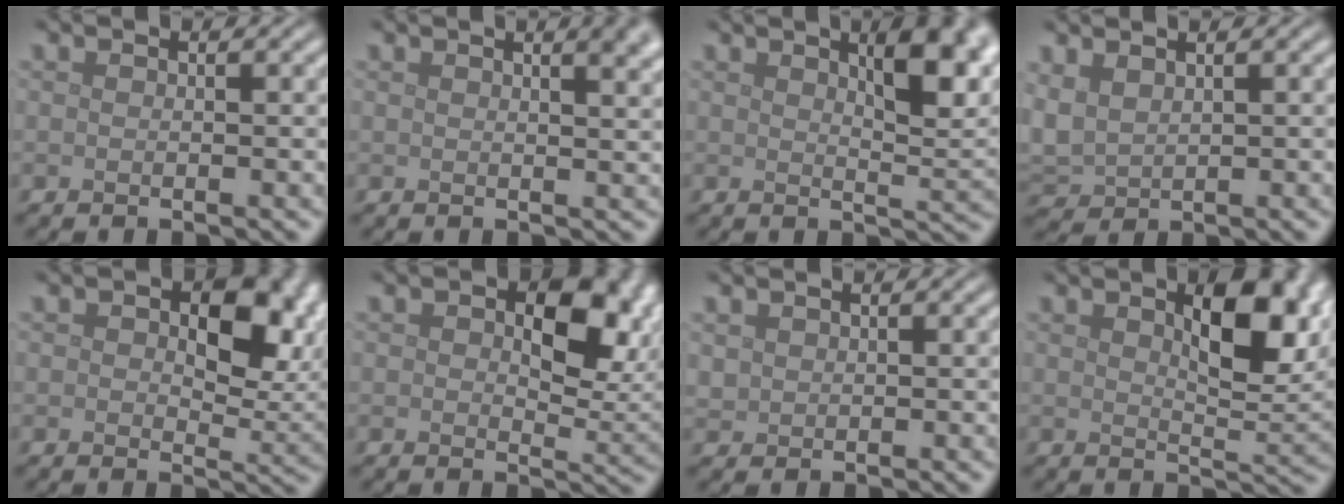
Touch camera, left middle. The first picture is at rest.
{"total": 4.8, "force": [2.5, 2.1, 3.5], "torque": [-0.012, 0.026, 0.011]}
{"total": 6.6, "force": [3.1, 2.2, 5.4], "torque": [-0.067, 0.004, 0.050]}
{"total": 2.7, "force": [1.2, 1.8, 1.7], "torque": [-0.053, 0.002, 0.030]}
{"total": 8.4, "force": [1.8, 5.0, 6.5], "torque": [-0.077, -0.004, 0.022]}
{"total": 8.2, "force": [1.8, 4.7, 6.4], "torque": [-0.078, -0.003, 0.024]}
{"total": 0.8, "force": [0.5, 0.7, 0.1], "torque": [-0.004, -0.002, 0.013]}
{"total": 7.5, "force": [2.4, 2.9, 6.4], "torque": [-0.093, 0.003, 0.042]}